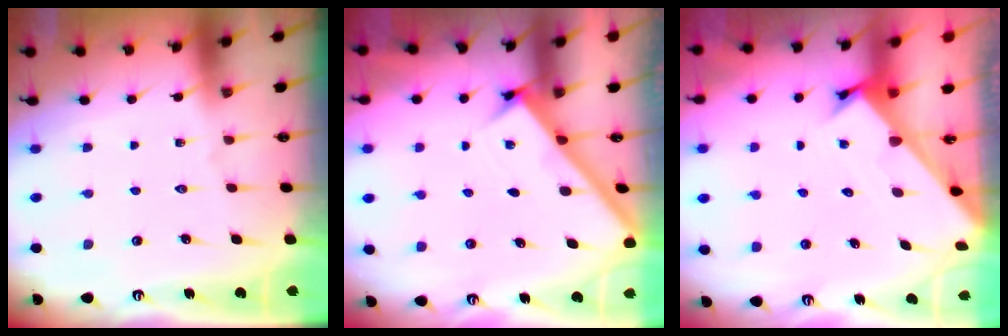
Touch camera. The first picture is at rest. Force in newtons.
{"total": 2.3, "press": 2.3, "slide": 0.3}
{"total": 2.6, "press": 2.6, "slide": 0.2}